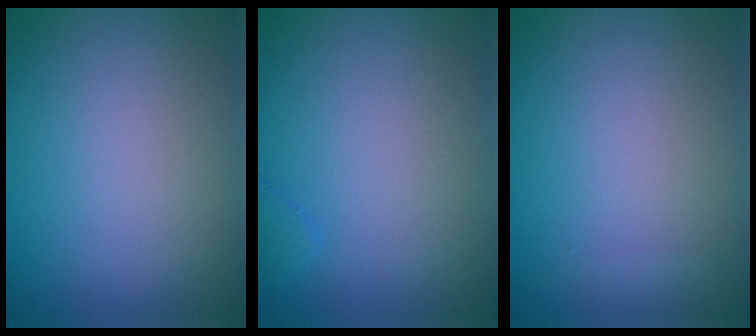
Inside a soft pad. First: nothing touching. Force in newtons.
{"total": 0.7, "press": 0.7, "slide": 0.0}
{"total": 0.6, "press": 0.6, "slide": 0.0}